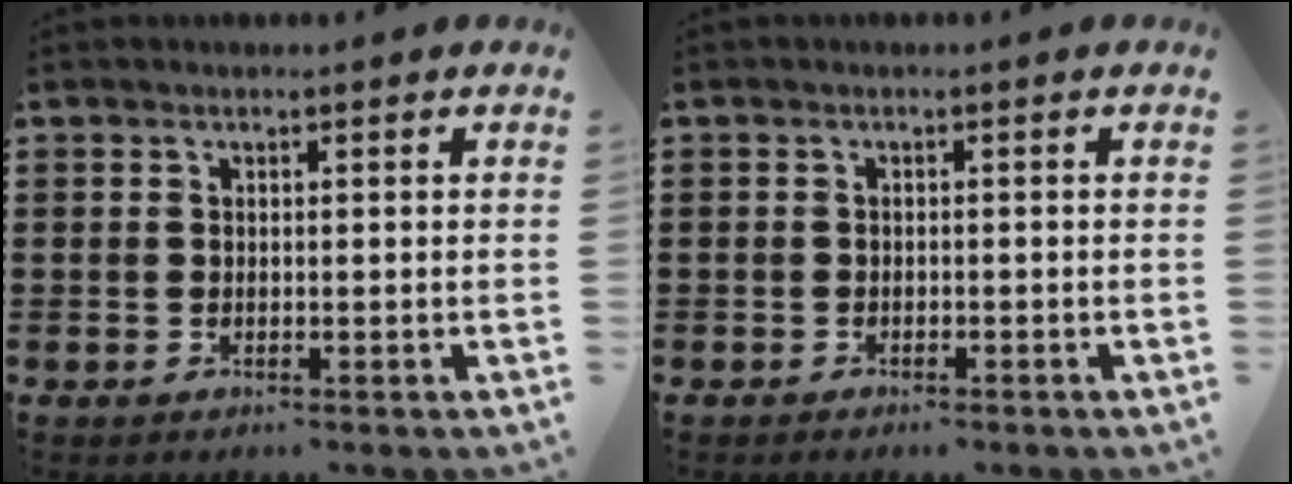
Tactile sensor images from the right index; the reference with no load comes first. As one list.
[{"total": 0.9, "force": [-0.9, 0.0, 0.0], "torque": [-0.004, -0.002, -0.019]}]